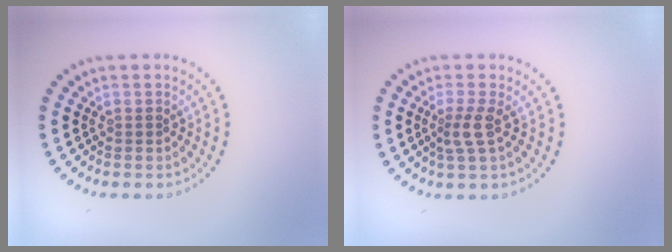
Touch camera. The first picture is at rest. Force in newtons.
{"total": 2.0, "press": 1.6, "slide": 1.2}